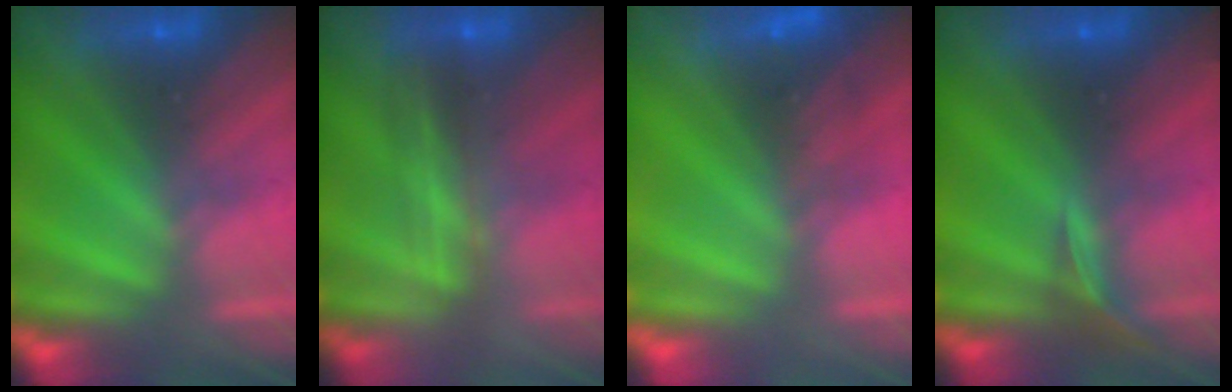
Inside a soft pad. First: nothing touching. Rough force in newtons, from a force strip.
{"total": 2.4}
{"total": 2.5}
{"total": 2.9}